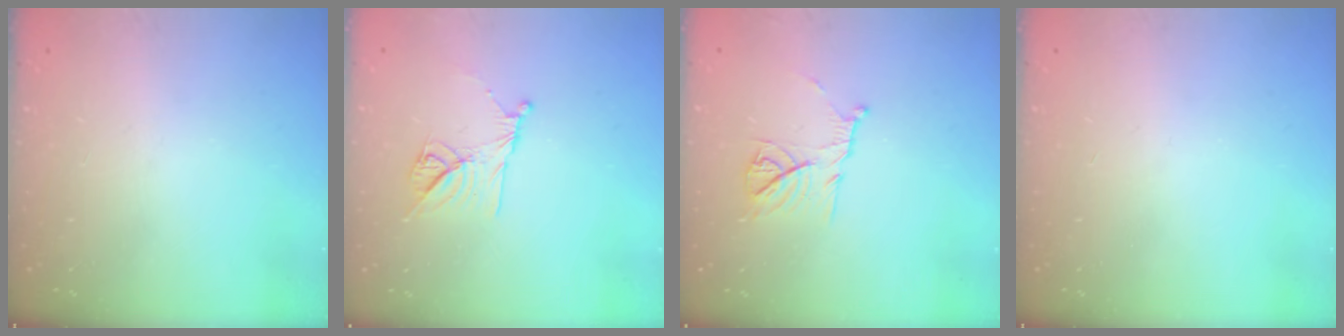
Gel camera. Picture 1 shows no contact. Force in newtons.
{"total": 9.9, "press": 9.8, "slide": 1.2}
{"total": 10.3, "press": 10.3, "slide": 0.1}
{"total": 0.0}